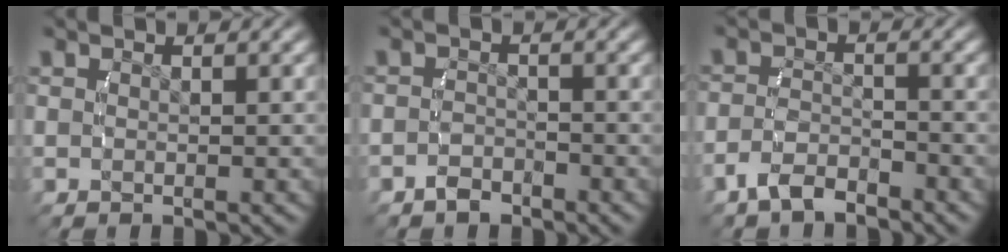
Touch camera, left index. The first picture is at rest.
{"total": 1.8, "force": [-1.6, 0.7, 0.1], "torque": [0.000, -0.005, -0.027]}
{"total": 3.2, "force": [-2.8, 0.9, 1.2], "torque": [-0.018, -0.008, -0.045]}